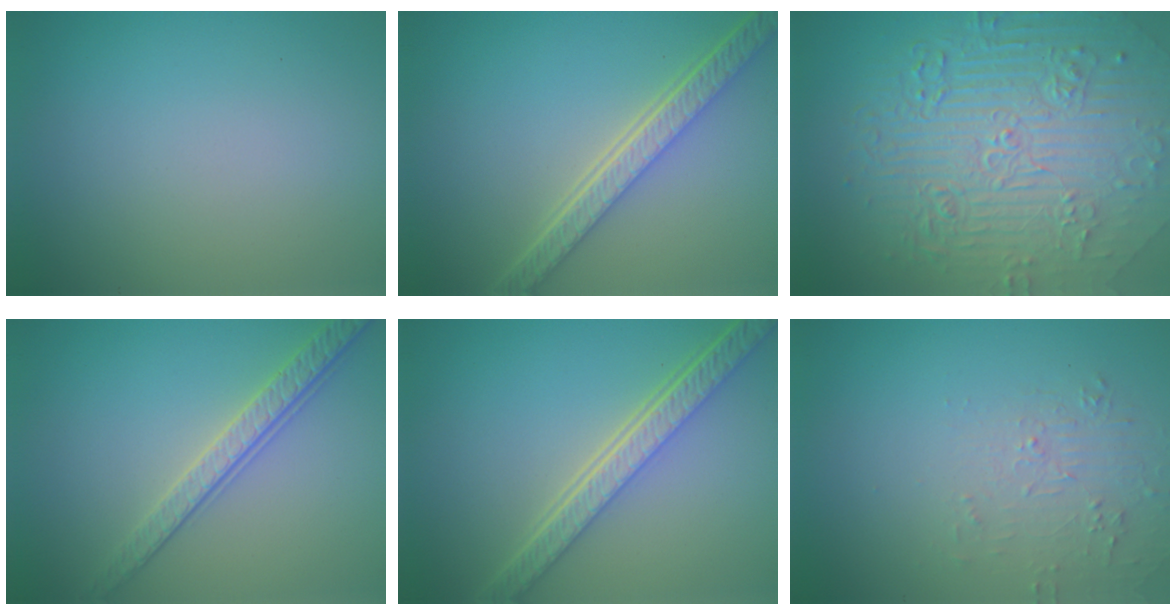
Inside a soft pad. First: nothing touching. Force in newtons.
{"total": 5.5, "press": 4.1, "slide": 3.6}
{"total": 10.6, "press": 7.0, "slide": 8.0}
{"total": 3.6, "press": 3.3, "slide": 1.6}
{"total": 5.7, "press": 4.4, "slide": 3.7}
{"total": 1.7, "press": 0.5, "slide": 1.7}